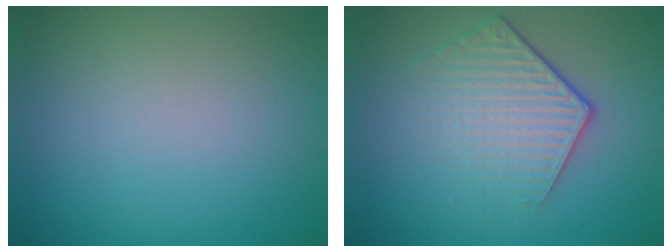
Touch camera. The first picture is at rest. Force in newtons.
{"total": 4.4, "press": 3.1, "slide": 3.1}